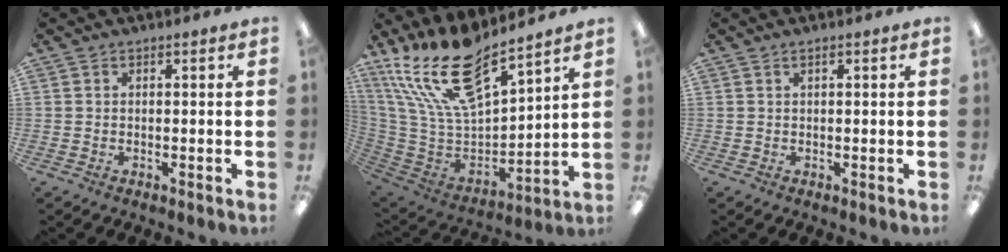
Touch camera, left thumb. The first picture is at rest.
{"total": 22.4, "force": [16.5, 8.2, 12.8], "torque": [-0.257, -0.108, 0.294]}
{"total": 0.8, "force": [0.4, 0.2, 0.6], "torque": [-0.012, 0.001, 0.008]}